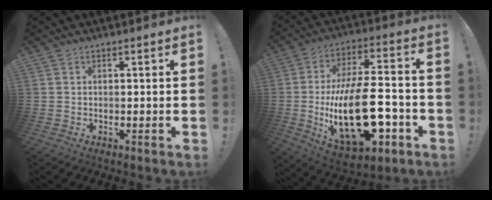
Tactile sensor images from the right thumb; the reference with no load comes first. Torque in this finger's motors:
{"motor_torque": [2.44, 2.57, 1.60, -1.17, 0.77]}